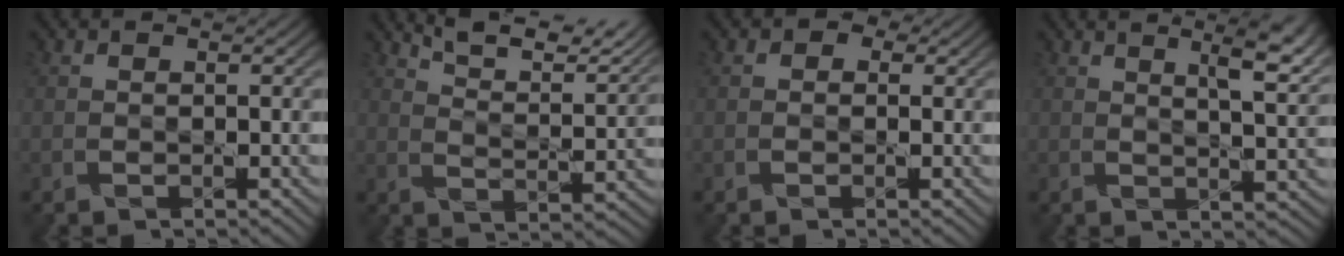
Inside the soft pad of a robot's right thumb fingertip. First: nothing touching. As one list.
[{"total": 9.1, "force": [7.8, 1.5, 4.4], "torque": [-0.087, 0.000, 0.129]}, {"total": 1.1, "force": [0.2, 1.0, 0.3], "torque": [0.001, 0.003, -0.008]}, {"total": 5.5, "force": [3.5, 0.9, 4.2], "torque": [-0.067, 0.007, 0.054]}]